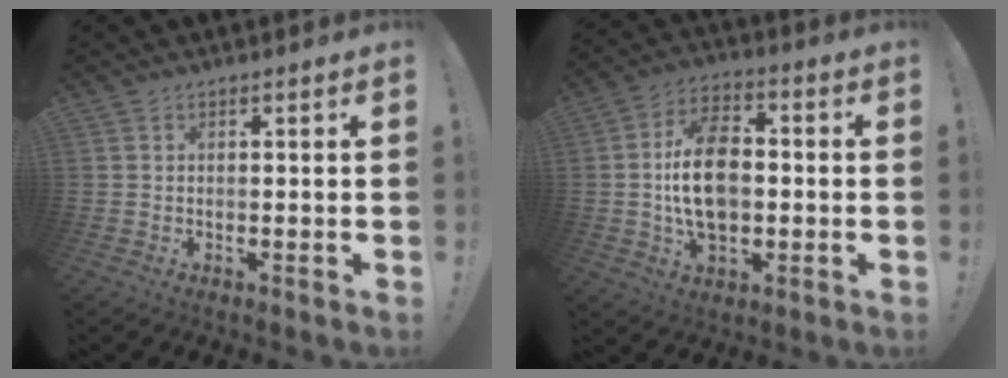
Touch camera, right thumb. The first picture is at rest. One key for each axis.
{"total": 16.1, "fx": -0.9, "fy": 10.6, "fz": 12.1, "tx": -0.205, "ty": 0.006, "tz": -0.019}